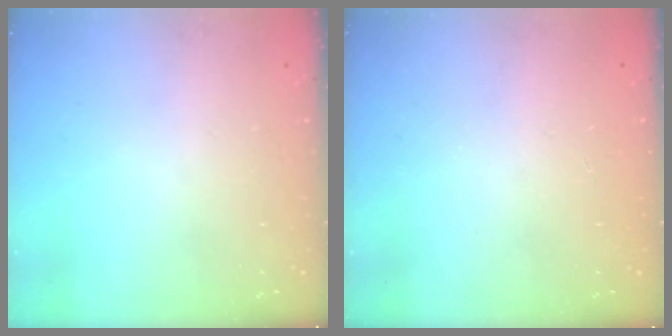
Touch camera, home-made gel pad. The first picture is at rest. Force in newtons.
{"total": 0.0}